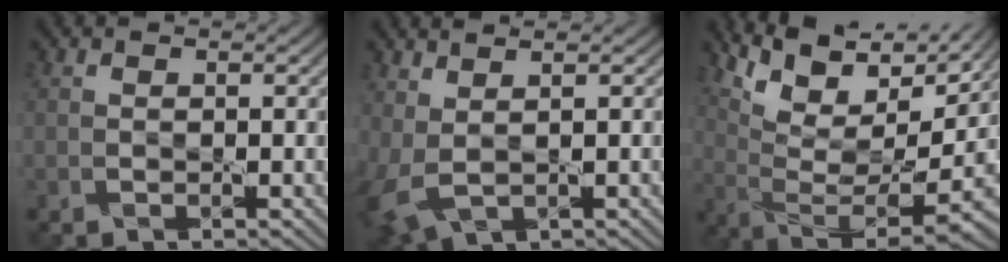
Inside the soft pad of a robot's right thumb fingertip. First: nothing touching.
{"total": 5.3, "force": [0.7, 3.1, 4.2], "torque": [-0.140, -0.010, 0.025]}
{"total": 13.3, "force": [8.1, 4.0, 9.8], "torque": [-0.214, 0.003, 0.146]}